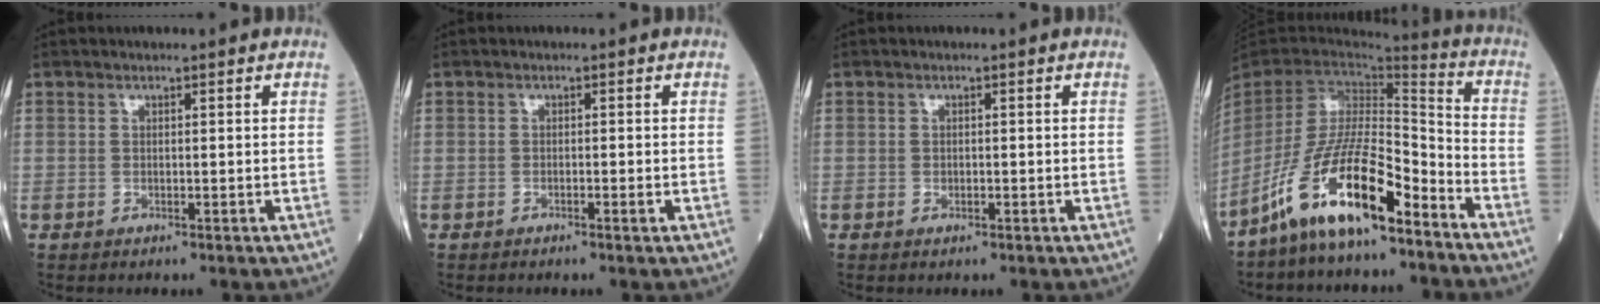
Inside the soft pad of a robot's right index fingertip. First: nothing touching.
{"total": 0.8, "force": [-0.6, -0.1, 0.6], "torque": [-0.011, 0.001, -0.008]}
{"total": 0.7, "force": [-0.4, 0.4, 0.4], "torque": [-0.006, 0.001, -0.006]}
{"total": 15.3, "force": [-10.3, 3.0, 10.9], "torque": [-0.215, 0.001, -0.191]}